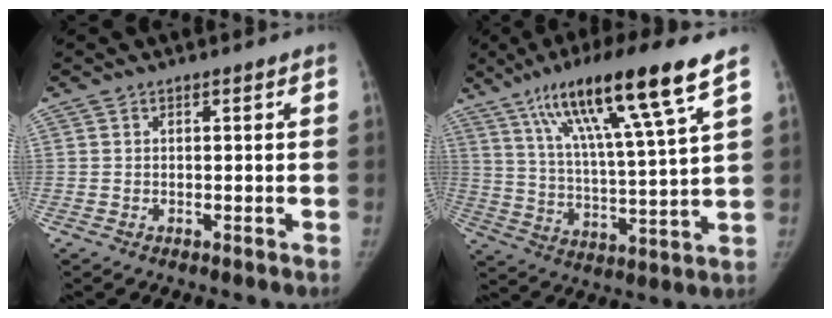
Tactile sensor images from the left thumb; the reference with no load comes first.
{"total": 19.5, "force": [11.3, 1.7, 15.8], "torque": [-0.265, -0.033, 0.195]}